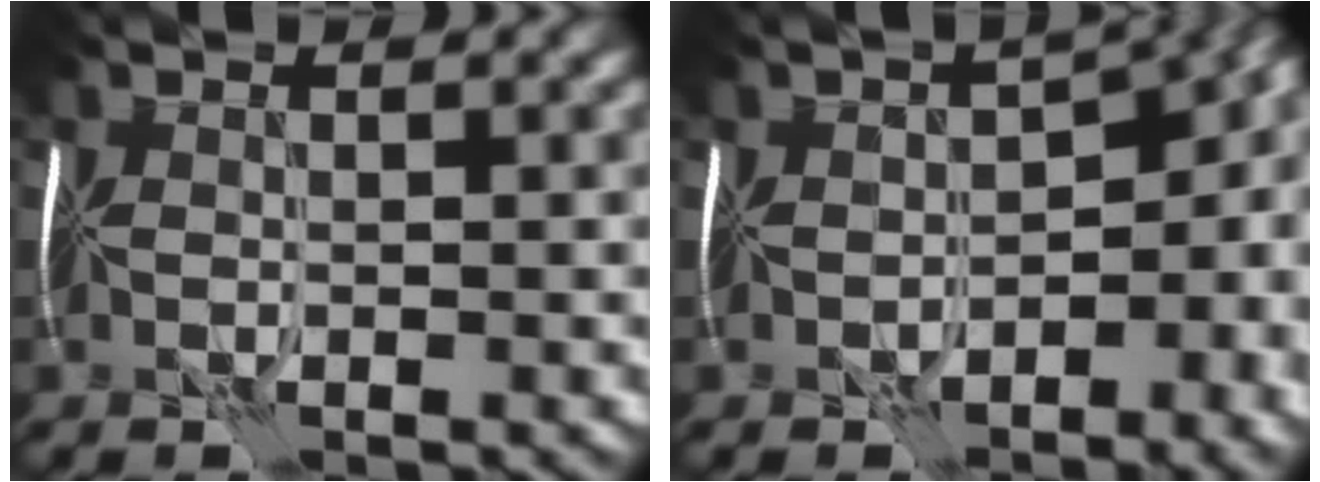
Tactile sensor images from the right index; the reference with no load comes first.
{"total": 12.8, "force": [-2.9, 7.5, 10.0], "torque": [-0.086, -0.022, -0.015]}